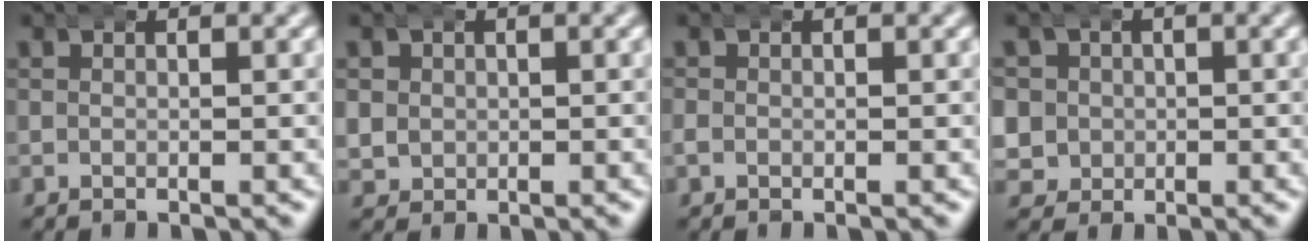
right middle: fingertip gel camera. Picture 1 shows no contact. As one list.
[{"total": 3.4, "force": [0.5, 3.2, 0.9], "torque": [-0.040, -0.017, 0.008]}, {"total": 0.7, "force": [-0.2, 0.7, 0.0], "torque": [-0.007, 0.001, -0.008]}, {"total": 6.1, "force": [-0.3, 5.9, 1.7], "torque": [-0.077, -0.027, -0.012]}]